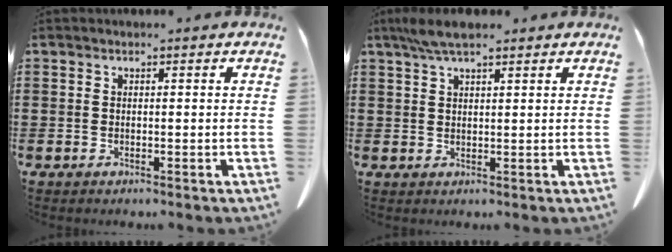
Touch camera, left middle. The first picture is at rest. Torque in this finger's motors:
{"motor_torque": [0.39, 0.43, -0.03, 0.01]}